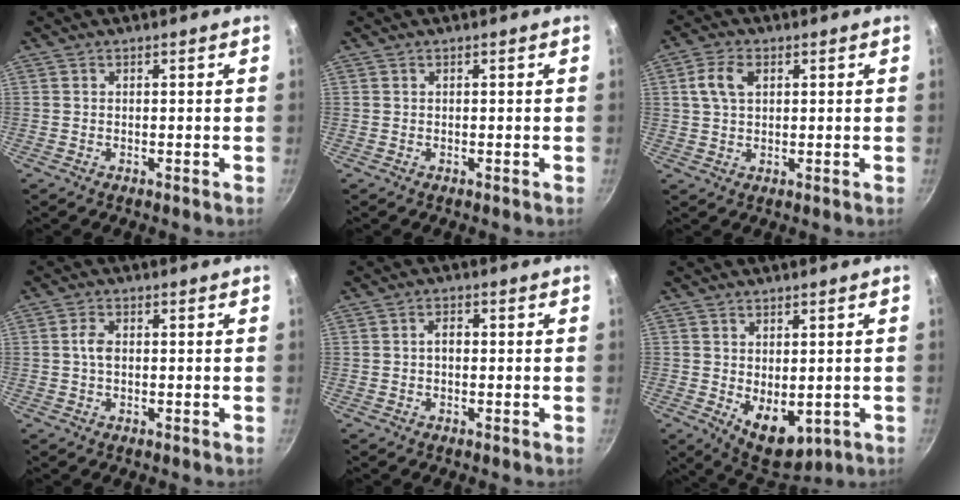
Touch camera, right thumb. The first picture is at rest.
{"total": 0.0}
{"total": 5.5, "force": [1.7, 3.4, 3.9], "torque": [-0.079, 0.006, 0.033]}
{"total": 2.7, "force": [0.1, 1.7, 2.1], "torque": [-0.044, 0.002, -0.004]}
{"total": 2.0, "force": [-0.1, 1.3, 1.5], "torque": [-0.019, 0.008, -0.005]}
{"total": 8.8, "force": [-1.9, 5.0, 7.0], "torque": [-0.086, -0.007, -0.007]}